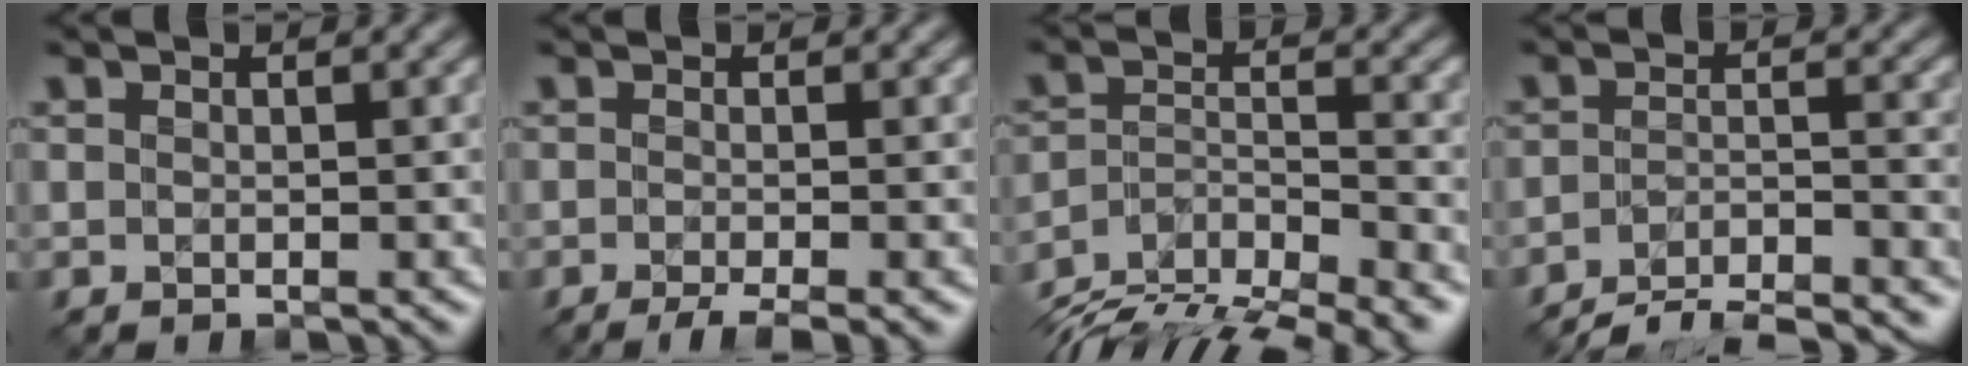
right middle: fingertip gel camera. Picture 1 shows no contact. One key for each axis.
{"total": 3.1, "fx": -1.9, "fy": 0.6, "fz": 2.4, "tx": -0.035, "ty": -0.004, "tz": -0.038}
{"total": 9.9, "fx": -8.7, "fy": 3.2, "fz": 3.5, "tx": -0.065, "ty": -0.011, "tz": -0.138}
{"total": 8.7, "fx": -7.8, "fy": 1.9, "fz": 3.3, "tx": -0.045, "ty": -0.006, "tz": -0.120}